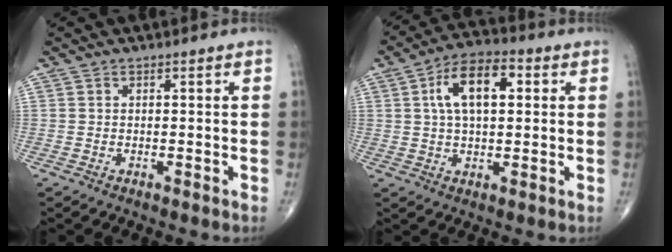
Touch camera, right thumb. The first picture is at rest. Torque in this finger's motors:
{"motor_torque": [0.64, 2.27, 0.93, 0.17, 0.07]}